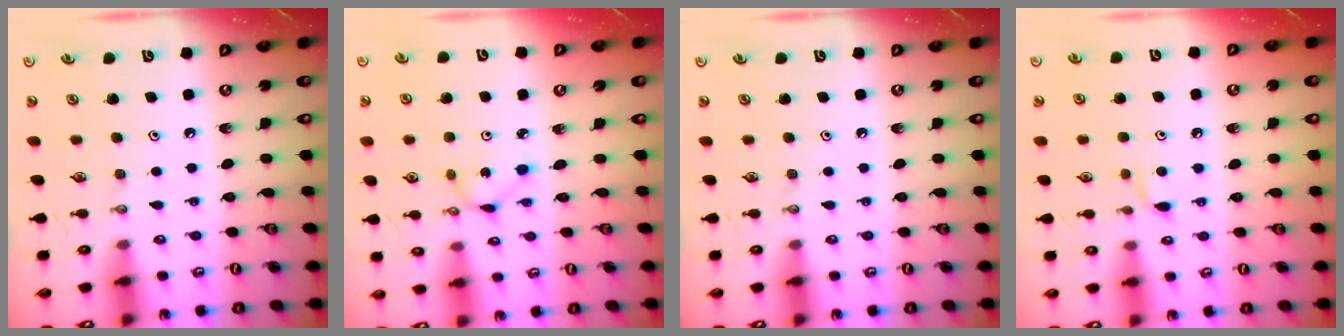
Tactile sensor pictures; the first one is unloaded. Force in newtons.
{"total": 1.6, "press": 1.6, "slide": 0.2}
{"total": 0.0}
{"total": 5.0, "press": 4.9, "slide": 0.6}